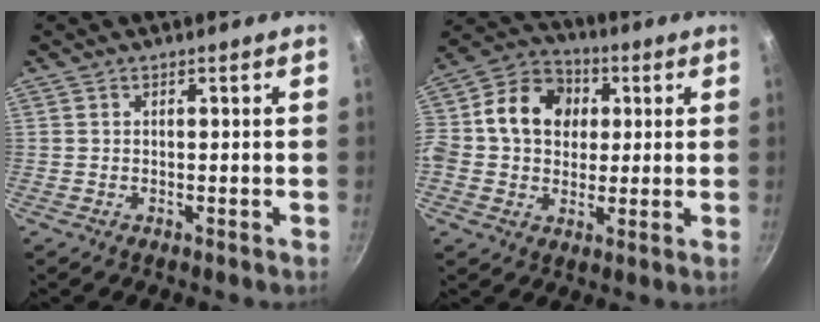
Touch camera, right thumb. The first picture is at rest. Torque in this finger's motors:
{"motor_torque": [-0.08, 2.30, 0.26, -0.11, 0.22]}